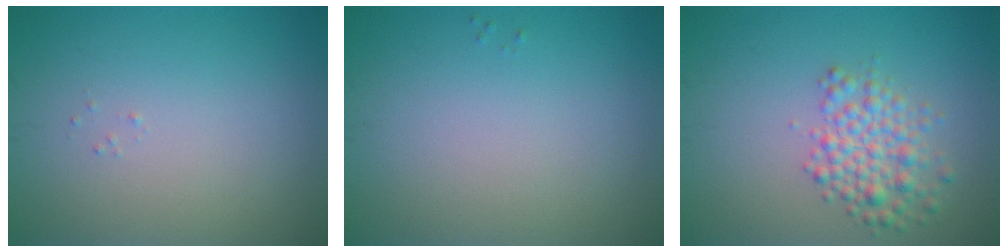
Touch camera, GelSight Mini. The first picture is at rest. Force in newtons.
{"total": 0.0}
{"total": 3.5, "press": 3.5, "slide": 0.1}